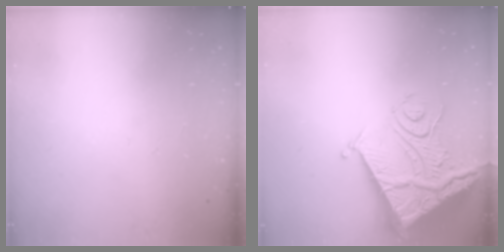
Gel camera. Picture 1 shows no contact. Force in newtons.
{"total": 16.7, "press": 16.6, "slide": 2.2}